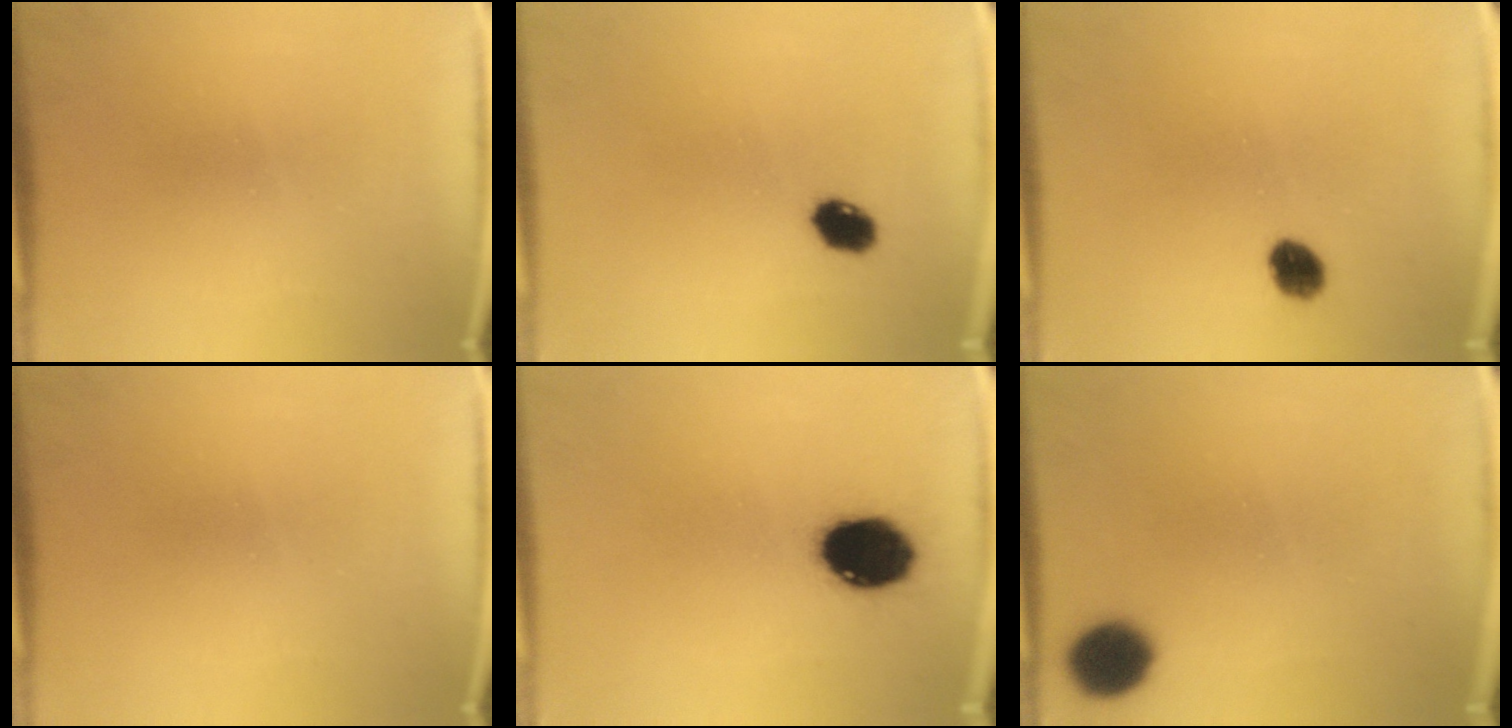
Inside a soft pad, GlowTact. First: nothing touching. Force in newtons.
{"total": 4.3}
{"total": 4.2}
{"total": 0.0}
{"total": 13.1}
{"total": 9.3}